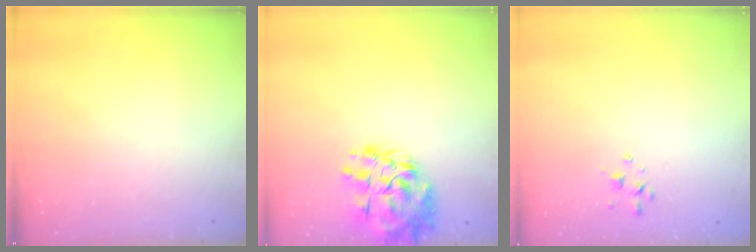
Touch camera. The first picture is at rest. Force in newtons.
{"total": 14.2, "press": 13.6, "slide": 4.2}
{"total": 1.8, "press": 1.7, "slide": 0.4}